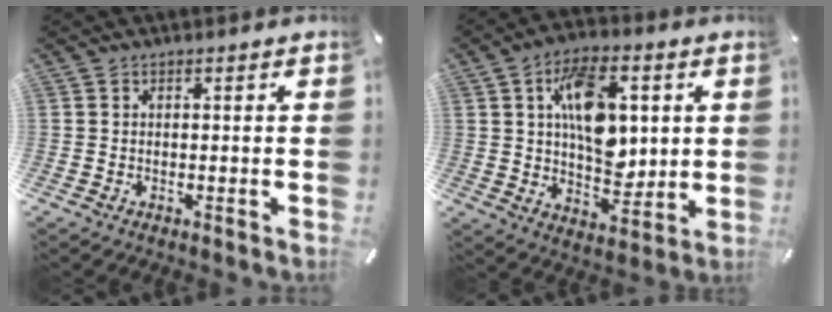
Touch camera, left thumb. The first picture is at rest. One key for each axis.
{"total": 15.0, "fx": 3.2, "fy": 9.7, "fz": 11.0, "tx": -0.170, "ty": 0.002, "tz": 0.055}